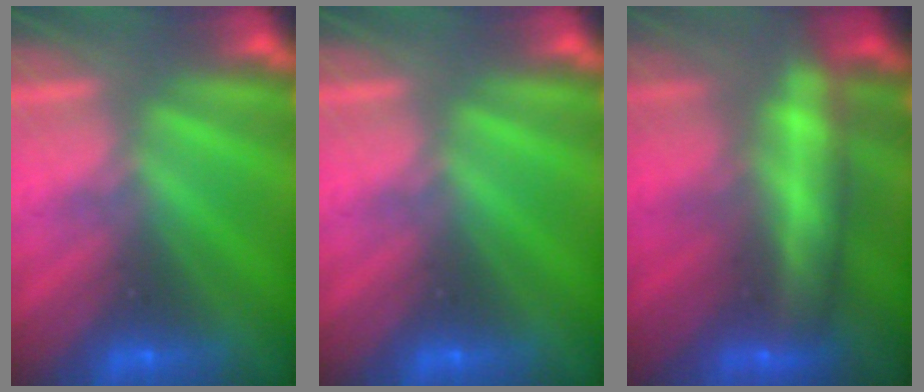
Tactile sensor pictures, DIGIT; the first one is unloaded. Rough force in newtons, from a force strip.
{"total": 0.0}
{"total": 6.2}